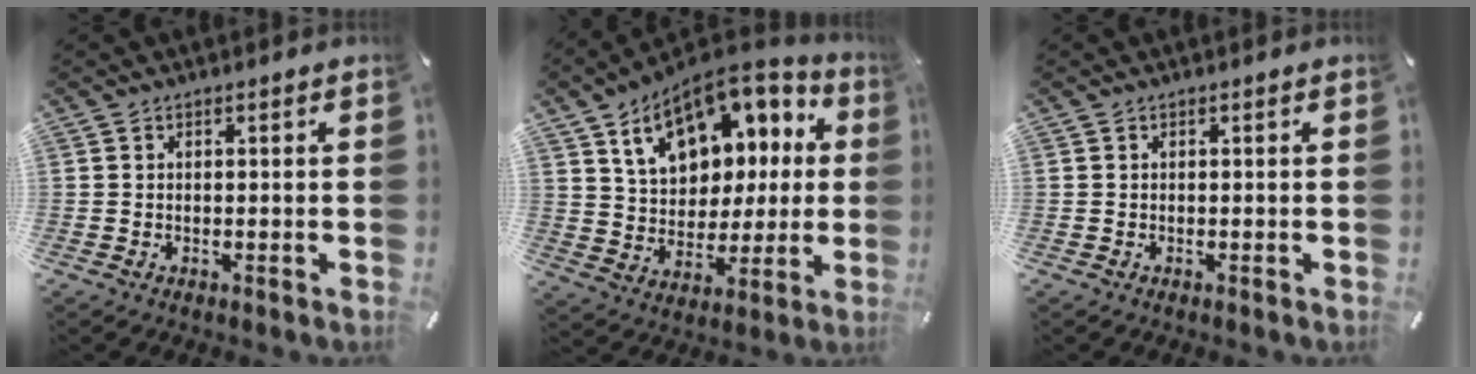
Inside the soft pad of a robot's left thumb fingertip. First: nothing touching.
{"total": 15.4, "force": [8.0, 10.8, 7.5], "torque": [-0.127, -0.043, 0.148]}
{"total": 0.0}